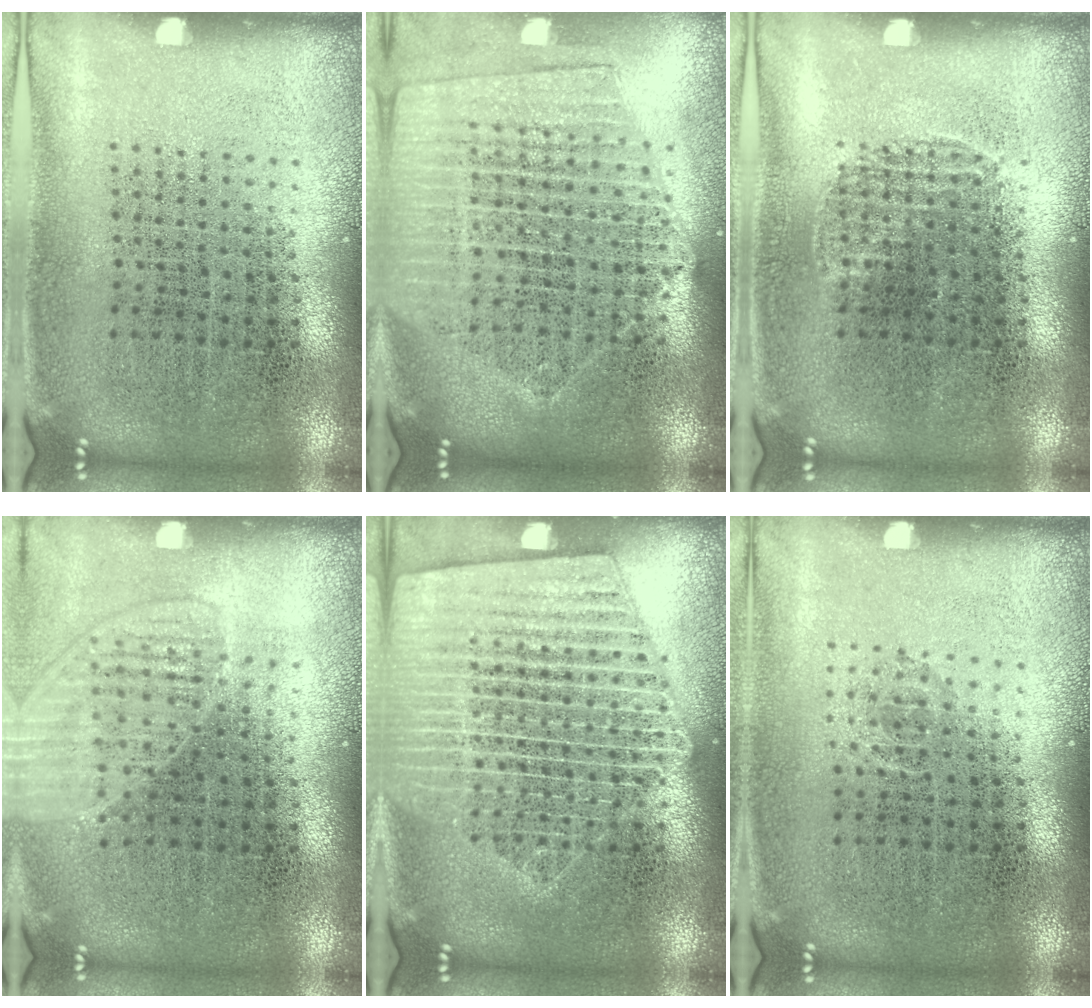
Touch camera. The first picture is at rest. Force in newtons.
{"total": 1.9, "press": 1.7, "slide": 0.7}
{"total": 0.6, "press": 0.6, "slide": 0.1}
{"total": 1.4, "press": 1.4, "slide": 0.2}
{"total": 4.0, "press": 3.9, "slide": 0.4}
{"total": 0.5, "press": 0.4, "slide": 0.4}